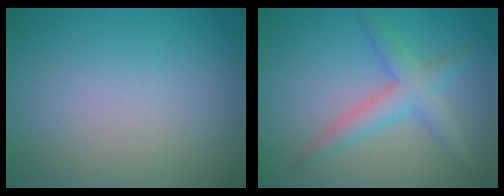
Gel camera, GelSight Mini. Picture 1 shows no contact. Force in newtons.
{"total": 3.3, "press": 3.3, "slide": 0.1}